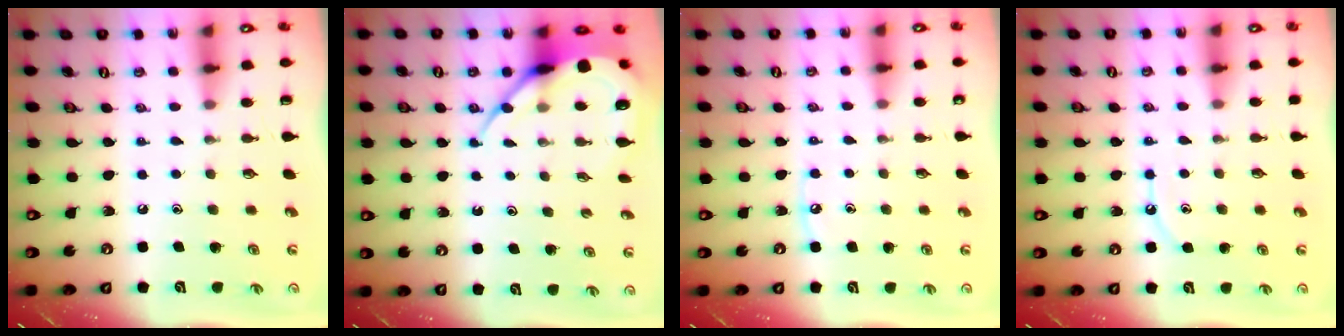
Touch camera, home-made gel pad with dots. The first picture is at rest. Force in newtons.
{"total": 9.2, "press": 9.2, "slide": 0.9}
{"total": 3.1, "press": 3.1, "slide": 0.5}
{"total": 6.1, "press": 6.1, "slide": 0.6}